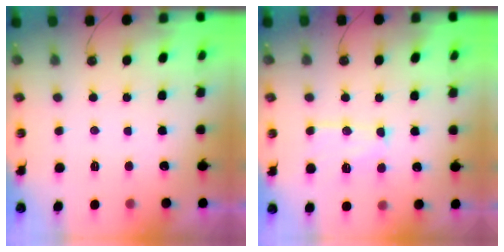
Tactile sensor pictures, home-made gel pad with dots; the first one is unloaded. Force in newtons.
{"total": 13.0, "press": 12.9, "slide": 1.3}